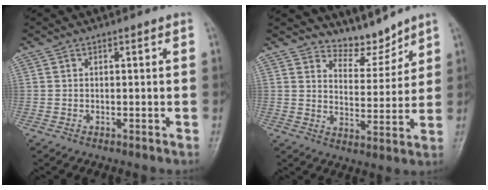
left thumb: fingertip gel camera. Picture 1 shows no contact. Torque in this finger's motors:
{"motor_torque": [-0.07, -0.12, -0.41, -0.43, 0.04]}